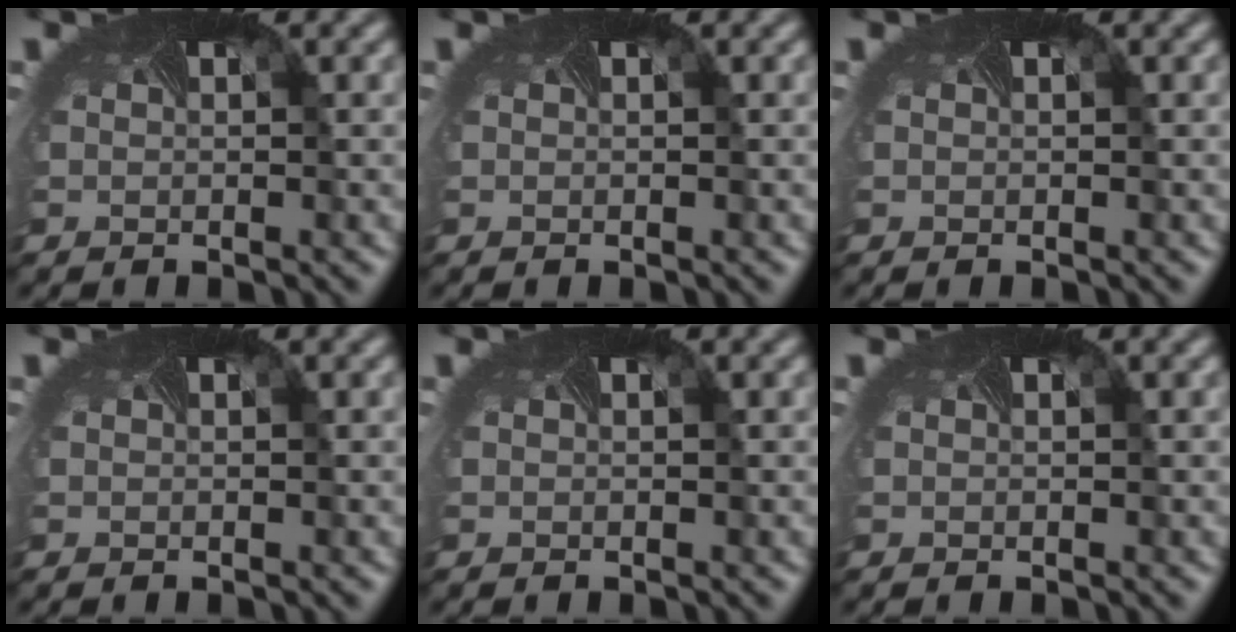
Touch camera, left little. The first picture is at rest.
{"total": 0.0}
{"total": 0.0}
{"total": 0.0}
{"total": 0.0}
{"total": 0.0}